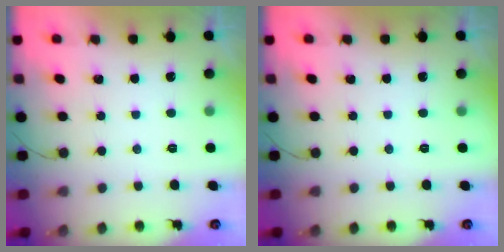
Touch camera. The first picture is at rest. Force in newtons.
{"total": 0.0}